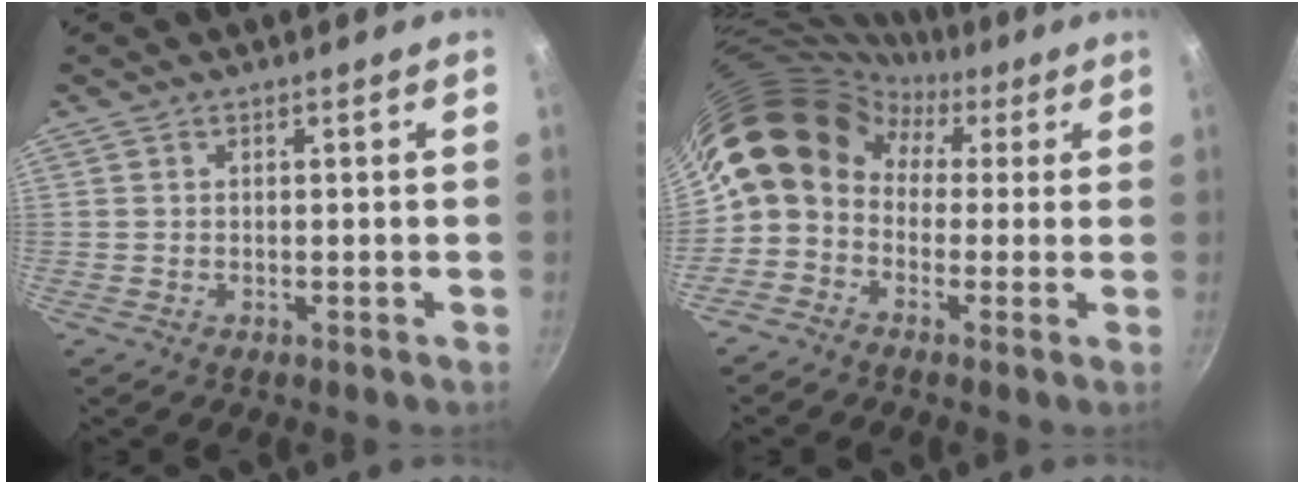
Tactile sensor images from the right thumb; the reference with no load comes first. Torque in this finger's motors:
{"motor_torque": [2.33, 2.41, 0.88, -0.77, 0.17]}